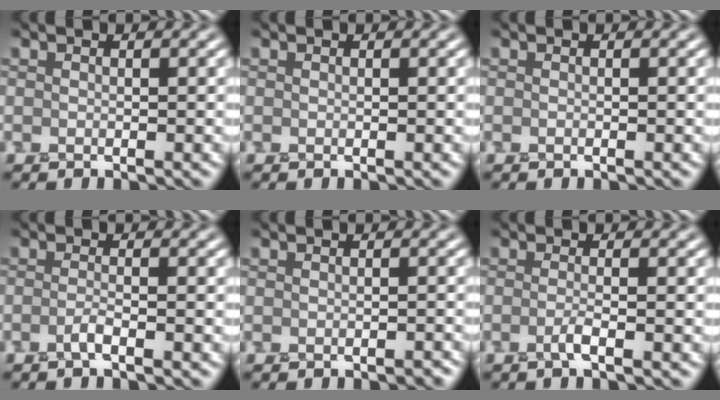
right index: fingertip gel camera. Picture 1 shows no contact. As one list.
[{"total": 0.0}, {"total": 0.0}, {"total": 1.2, "force": [-0.6, 0.3, 1.0], "torque": [-0.015, 0.009, -0.020]}, {"total": 1.0, "force": [-0.9, 0.2, 0.4], "torque": [-0.001, -0.002, -0.016]}, {"total": 1.3, "force": [-0.4, 0.3, 1.2], "torque": [-0.019, 0.005, -0.016]}]